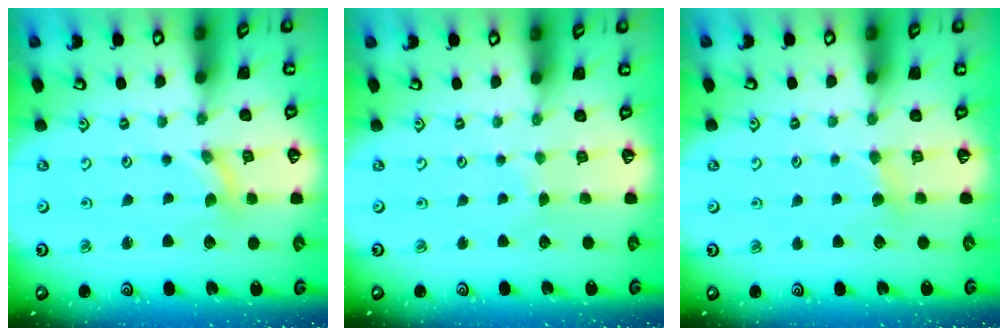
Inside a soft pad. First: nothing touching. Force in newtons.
{"total": 1.6, "press": 1.6, "slide": 0.2}
{"total": 2.8, "press": 2.7, "slide": 0.4}